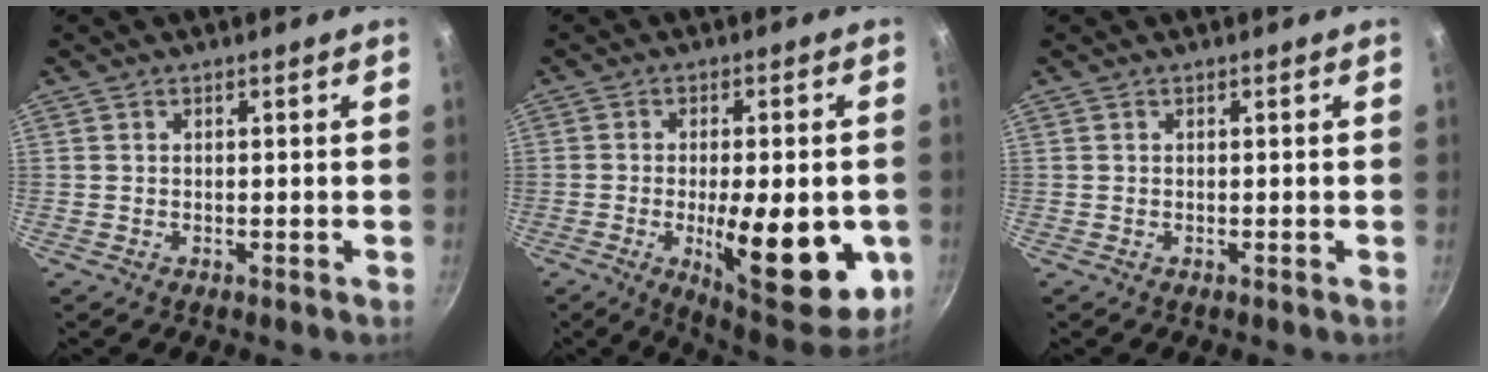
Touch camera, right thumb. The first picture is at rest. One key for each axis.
{"total": 20.4, "fx": -4.8, "fy": 7.4, "fz": 18.4, "tx": -0.224, "ty": -0.017, "tz": -0.046}
{"total": 0.0}